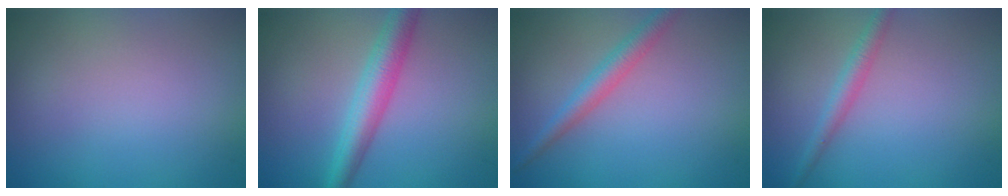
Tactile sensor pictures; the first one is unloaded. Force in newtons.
{"total": 4.0, "press": 4.0, "slide": 0.1}
{"total": 2.5, "press": 2.5, "slide": 0.0}
{"total": 1.9, "press": 1.9, "slide": 0.0}